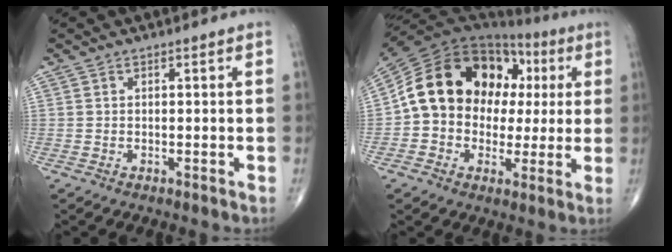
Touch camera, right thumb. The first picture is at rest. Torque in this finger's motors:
{"motor_torque": [2.31, 2.69, 1.34, -0.31, 0.53]}